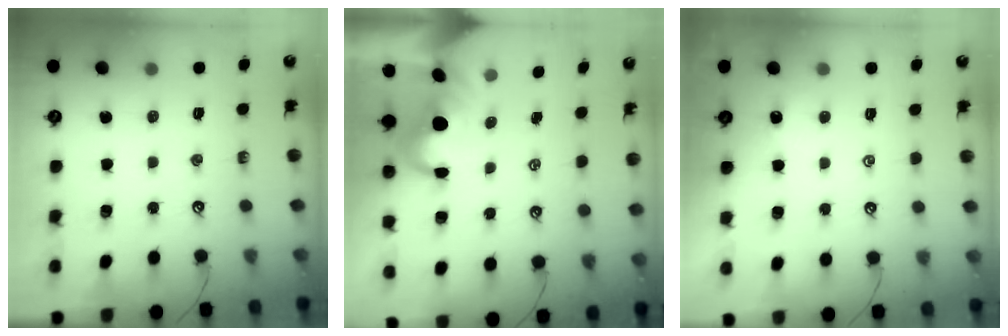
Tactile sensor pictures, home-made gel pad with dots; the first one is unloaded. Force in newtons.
{"total": 3.0, "press": 2.8, "slide": 1.0}
{"total": 2.6, "press": 2.6, "slide": 0.2}